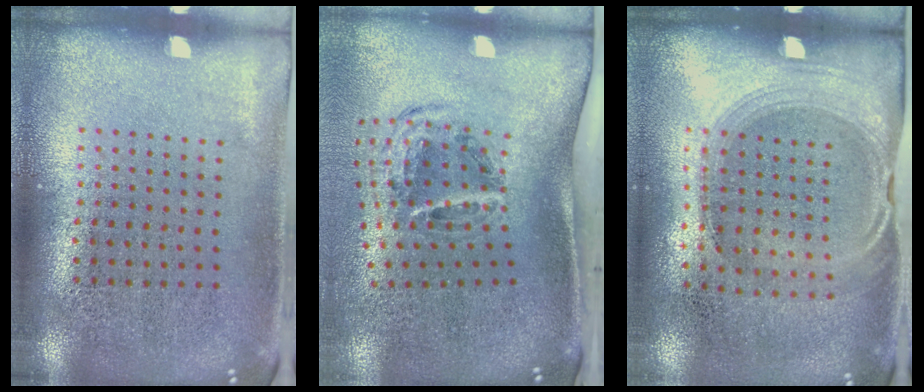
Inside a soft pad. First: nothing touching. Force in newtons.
{"total": 1.6, "press": 1.1, "slide": 1.2}
{"total": 1.5, "press": 1.2, "slide": 0.8}